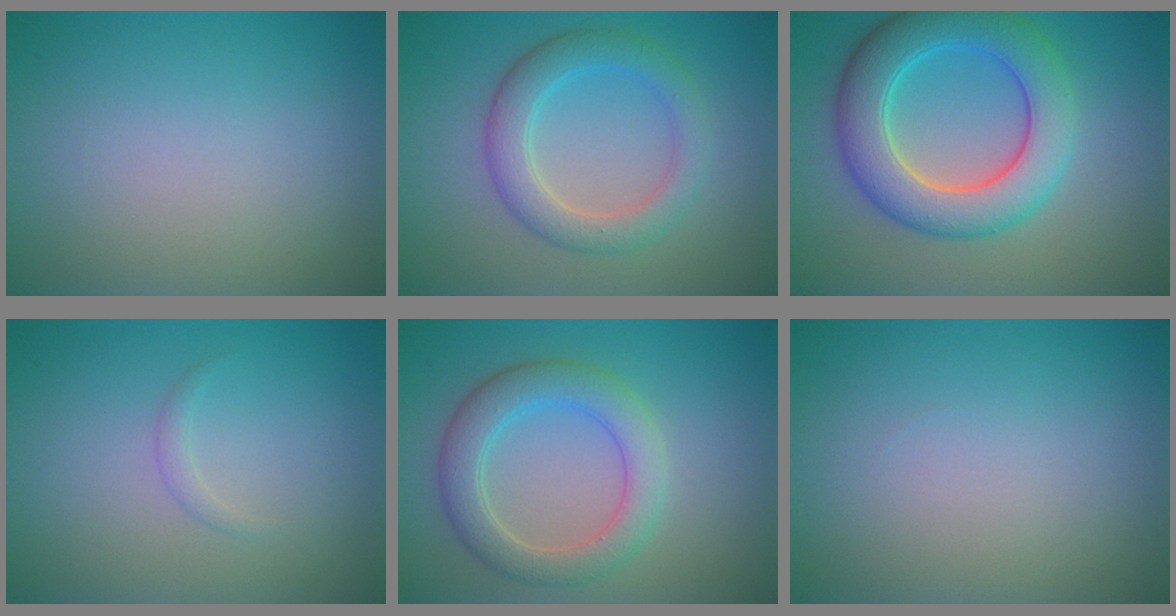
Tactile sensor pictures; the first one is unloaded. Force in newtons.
{"total": 4.1, "press": 4.1, "slide": 0.3}
{"total": 7.7, "press": 7.7, "slide": 0.3}
{"total": 0.7, "press": 0.7, "slide": 0.0}
{"total": 4.4, "press": 4.4, "slide": 0.2}
{"total": 0.0}